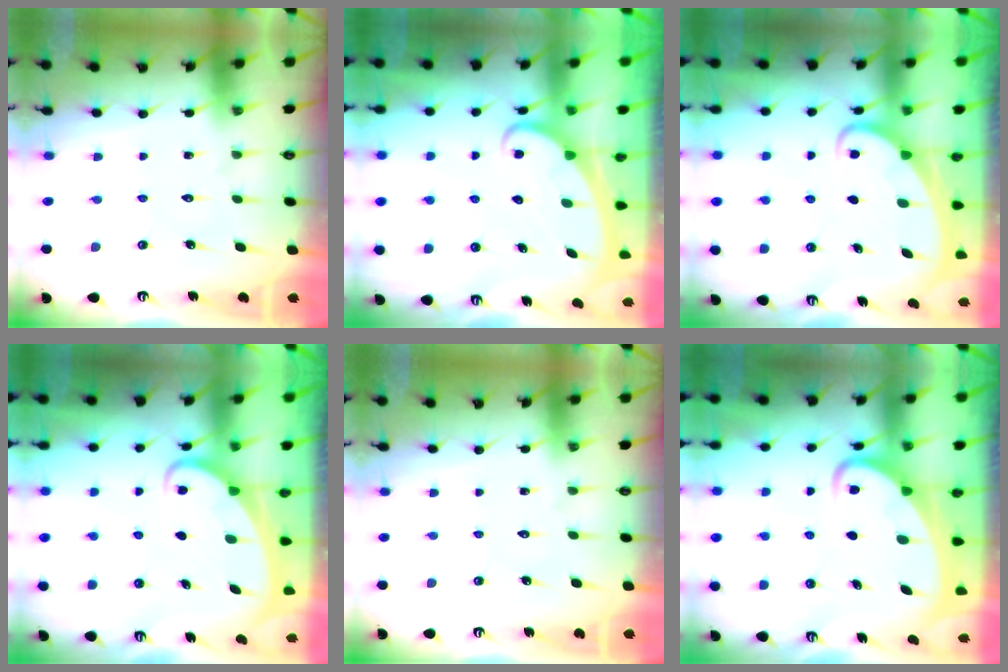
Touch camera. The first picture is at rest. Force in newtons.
{"total": 2.3, "press": 2.3, "slide": 0.3}
{"total": 2.4, "press": 2.4, "slide": 0.3}
{"total": 2.3, "press": 2.3, "slide": 0.3}
{"total": 0.0}
{"total": 3.7, "press": 3.7, "slide": 0.5}